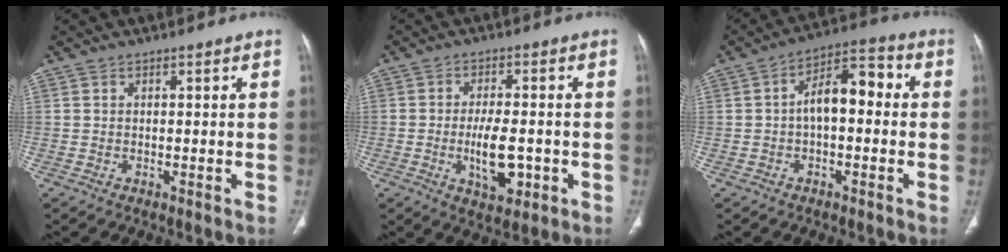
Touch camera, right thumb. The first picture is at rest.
{"total": 8.2, "force": [-1.9, 3.9, 7.0], "torque": [-0.104, 0.002, -0.021]}
{"total": 9.4, "force": [0.0, 5.0, 7.9], "torque": [-0.112, 0.038, -0.008]}